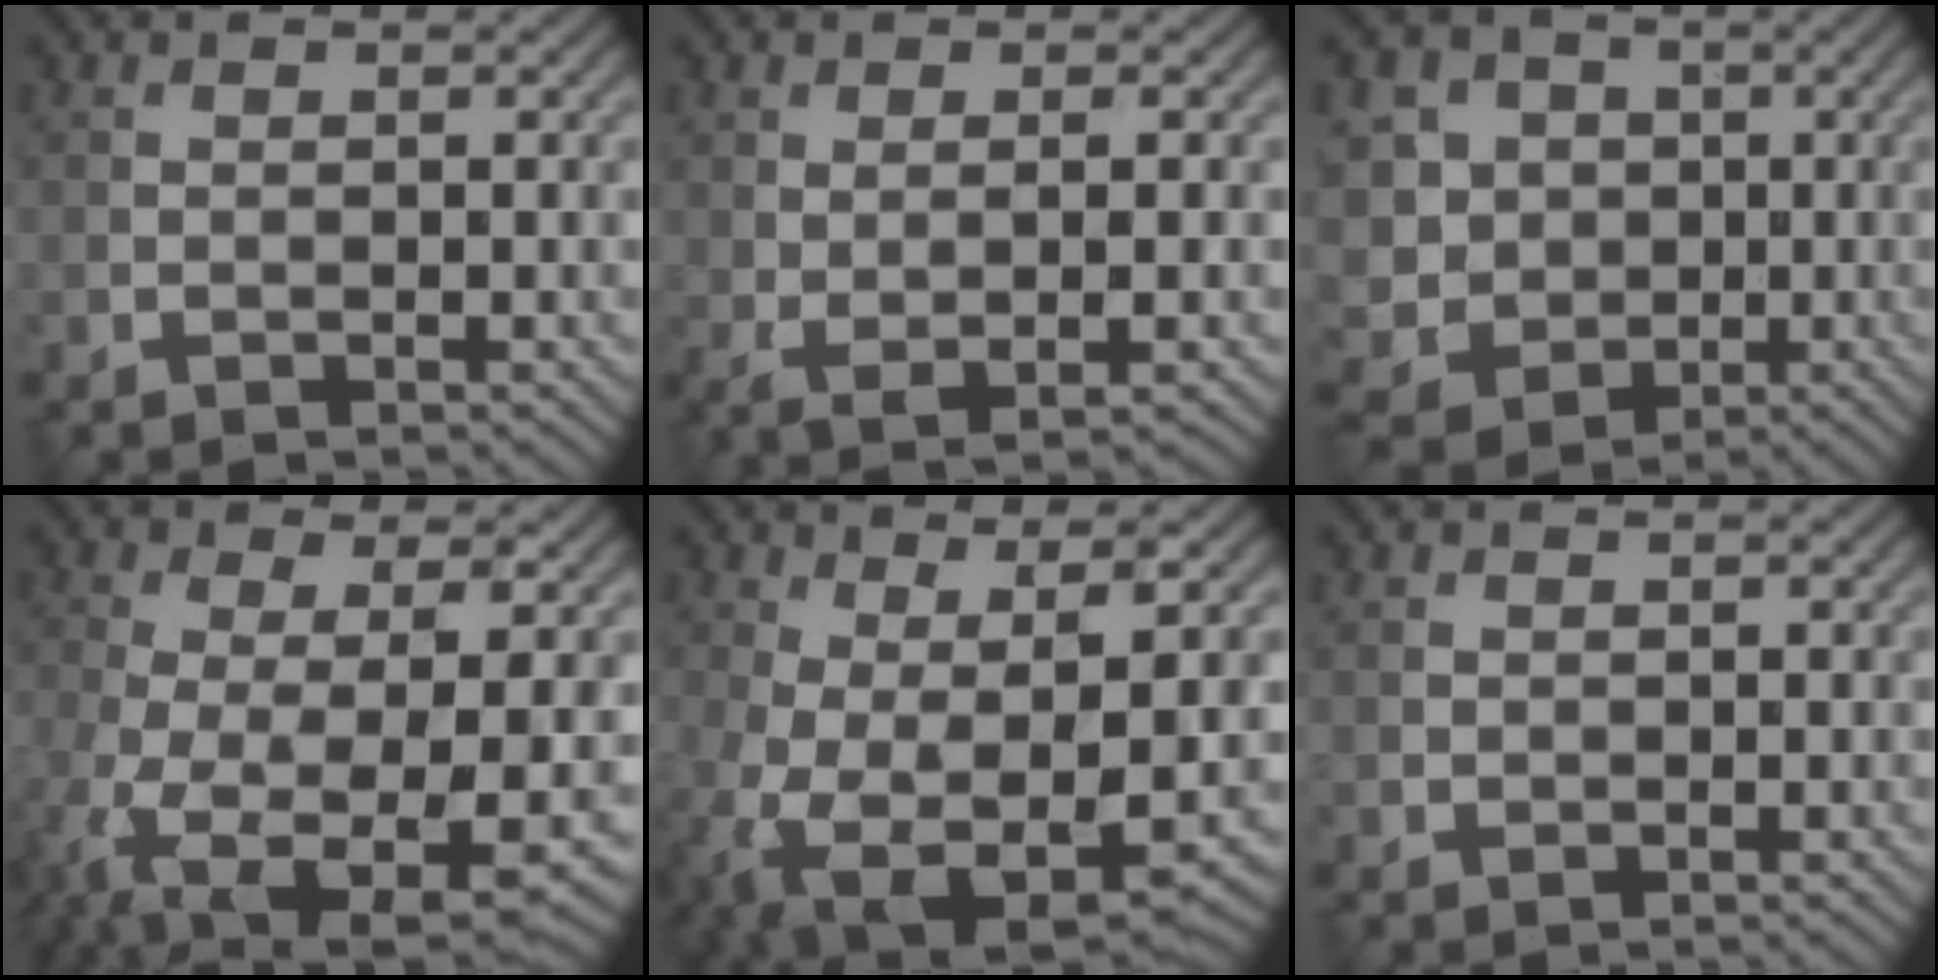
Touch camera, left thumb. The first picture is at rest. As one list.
[{"total": 2.7, "force": [0.2, 0.5, 2.7], "torque": [-0.059, -0.004, 0.006]}, {"total": 9.4, "force": [-1.3, 8.4, 4.0], "torque": [-0.138, -0.001, -0.039]}, {"total": 13.7, "force": [-5.0, 5.9, 11.3], "torque": [-0.244, -0.051, -0.065]}, {"total": 10.4, "force": [-3.1, 4.8, 8.7], "torque": [-0.204, -0.046, -0.036]}, {"total": 0.6, "force": [0.1, 0.6, 0.1], "torque": [-0.003, -0.004, 0.002]}]